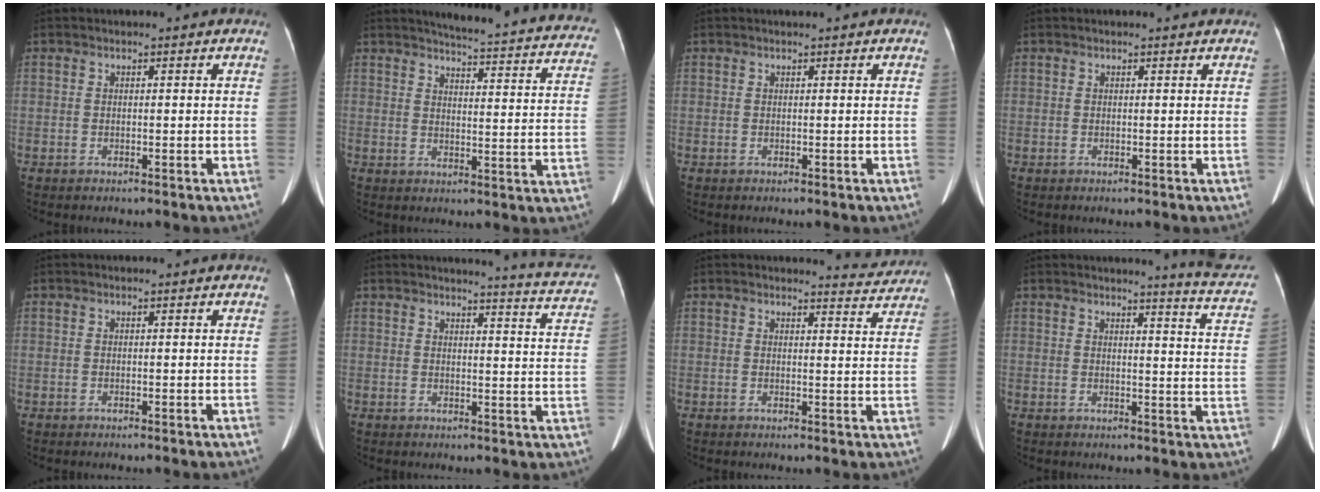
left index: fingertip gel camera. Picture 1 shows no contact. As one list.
[{"total": 22.7, "force": [20.7, 2.4, 9.0], "torque": [-0.103, -0.064, 0.222]}, {"total": 0.0}, {"total": 1.0, "force": [1.0, 0.0, 0.2], "torque": [-0.013, 0.001, 0.010]}, {"total": 0.0}, {"total": 10.4, "force": [10.1, -0.4, 2.3], "torque": [-0.023, -0.057, 0.093]}, {"total": 4.2, "force": [4.2, 0.3, -0.4], "torque": [-0.001, -0.021, 0.036]}, {"total": 9.4, "force": [9.0, -0.8, 2.6], "torque": [-0.028, -0.066, 0.079]}]